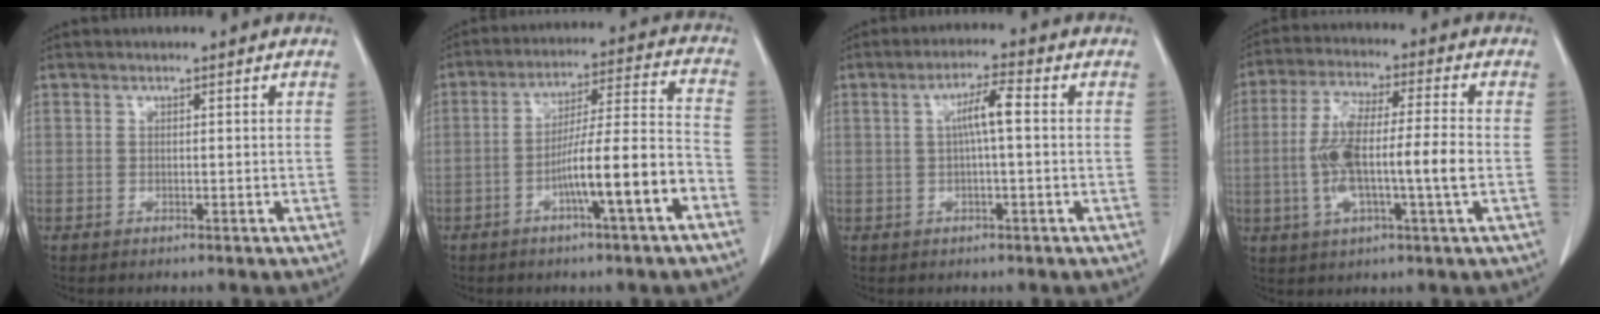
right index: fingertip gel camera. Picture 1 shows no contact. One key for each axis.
{"total": 12.1, "fx": -5.2, "fy": 0.0, "fz": 10.9, "tx": -0.182, "ty": 0.014, "tz": -0.084}
{"total": 4.6, "fx": 0.5, "fy": 0.2, "fz": 4.6, "tx": -0.084, "ty": 0.010, "tz": 0.007}
{"total": 12.2, "fx": -1.6, "fy": 1.2, "fz": 12.1, "tx": -0.240, "ty": 0.008, "tz": -0.033}